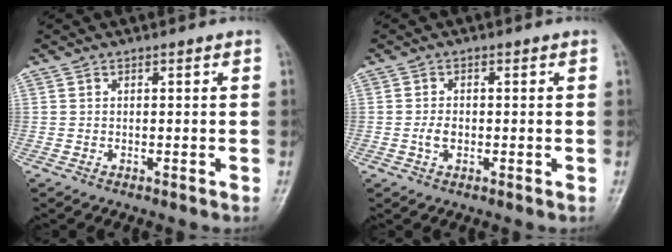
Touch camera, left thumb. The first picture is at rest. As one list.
[{"total": 2.4, "force": [-0.4, 1.6, 1.7], "torque": [-0.029, 0.004, -0.010]}]